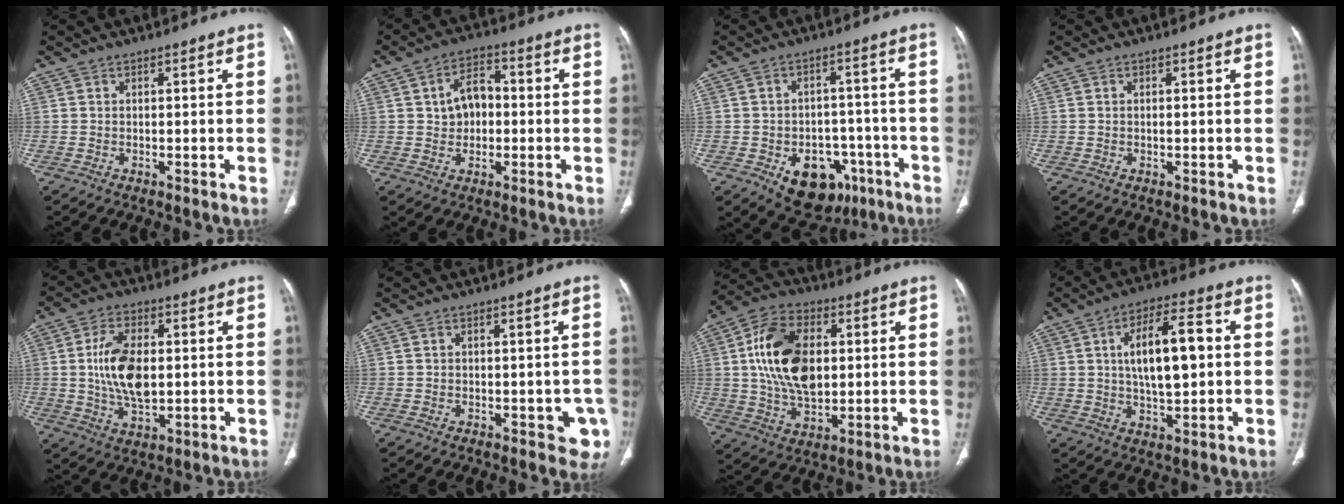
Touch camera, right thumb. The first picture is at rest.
{"total": 7.1, "force": [0.4, 5.1, 4.9], "torque": [-0.063, 0.019, 0.001]}
{"total": 13.3, "force": [-6.0, 9.2, 7.4], "torque": [-0.065, 0.035, -0.074]}
{"total": 0.6, "force": [0.0, 0.2, 0.6], "torque": [-0.015, 0.001, 0.001]}
{"total": 11.6, "force": [0.7, 6.3, 9.7], "torque": [-0.179, -0.003, 0.018]}
{"total": 4.6, "force": [-1.6, 2.7, 3.4], "torque": [-0.006, 0.001, -0.016]}
{"total": 17.2, "force": [2.4, 10.6, 13.3], "torque": [-0.227, 0.003, 0.044]}
{"total": 13.0, "force": [1.6, 5.2, 11.8], "torque": [-0.190, 0.012, 0.026]}